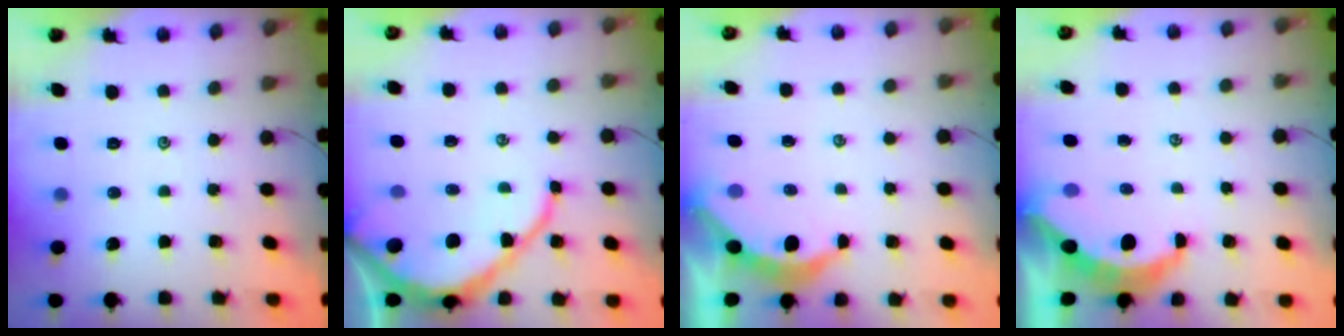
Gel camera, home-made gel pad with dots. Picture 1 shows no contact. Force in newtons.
{"total": 11.2, "press": 11.1, "slide": 1.2}
{"total": 3.8, "press": 3.8, "slide": 0.5}
{"total": 6.5, "press": 6.4, "slide": 0.9}